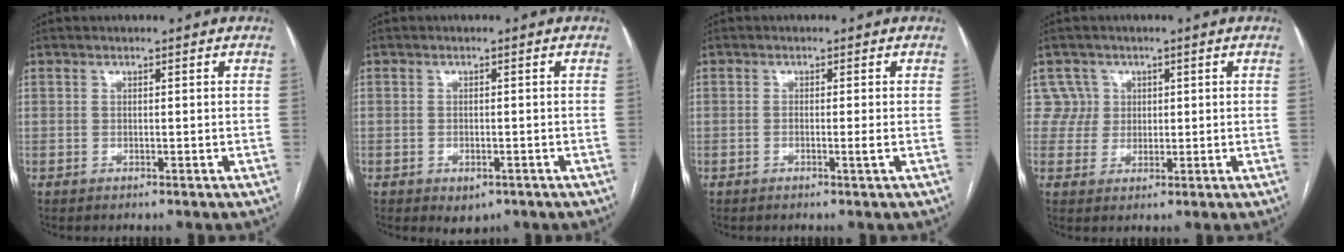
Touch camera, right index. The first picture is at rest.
{"total": 2.6, "force": [-1.3, 1.7, 1.4], "torque": [-0.010, 0.000, -0.007]}
{"total": 1.2, "force": [-0.4, -0.2, 1.1], "torque": [-0.021, -0.003, -0.008]}
{"total": 4.2, "force": [1.5, 3.9, -0.5], "torque": [0.030, 0.009, 0.028]}